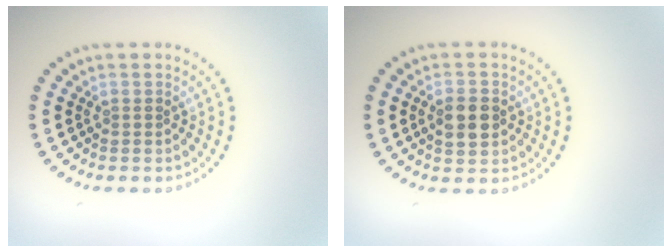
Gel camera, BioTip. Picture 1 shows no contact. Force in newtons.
{"total": 3.4, "press": 3.4, "slide": 0.1}